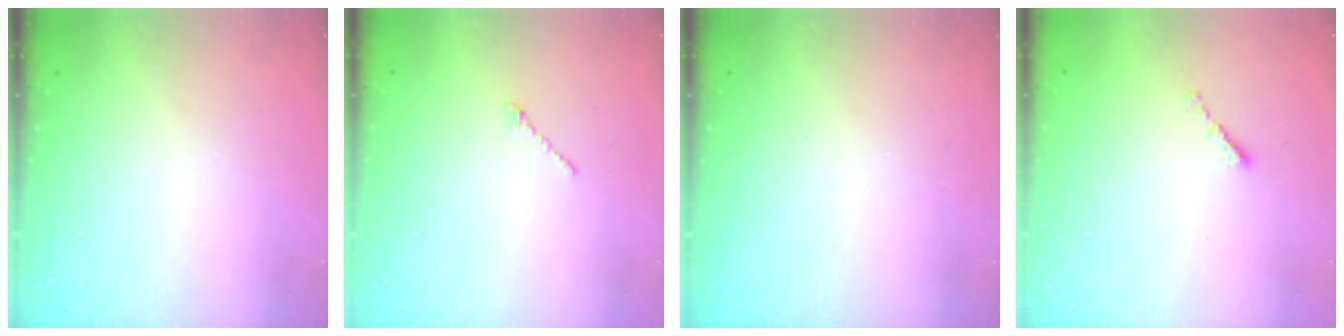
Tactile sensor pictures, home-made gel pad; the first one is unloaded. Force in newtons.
{"total": 1.2, "press": 1.1, "slide": 0.5}
{"total": 0.0}
{"total": 0.7, "press": 0.5, "slide": 0.4}